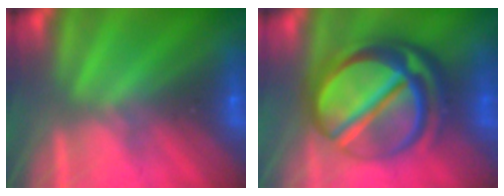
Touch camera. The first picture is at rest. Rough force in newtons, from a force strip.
{"total": 7.6}